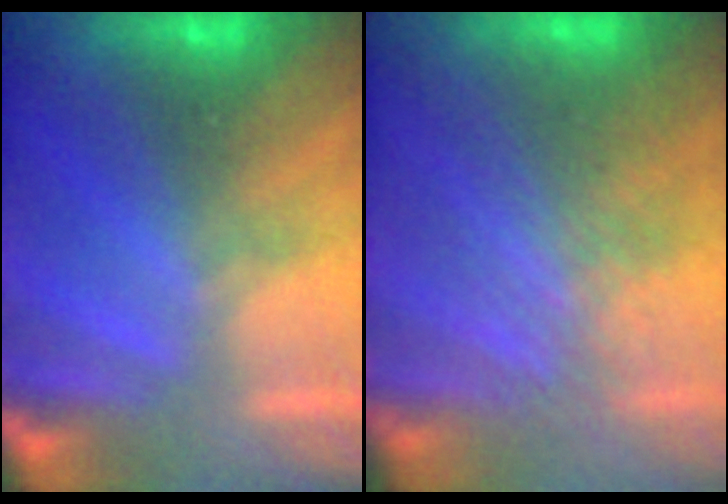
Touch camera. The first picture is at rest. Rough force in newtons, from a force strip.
{"total": 3.4}